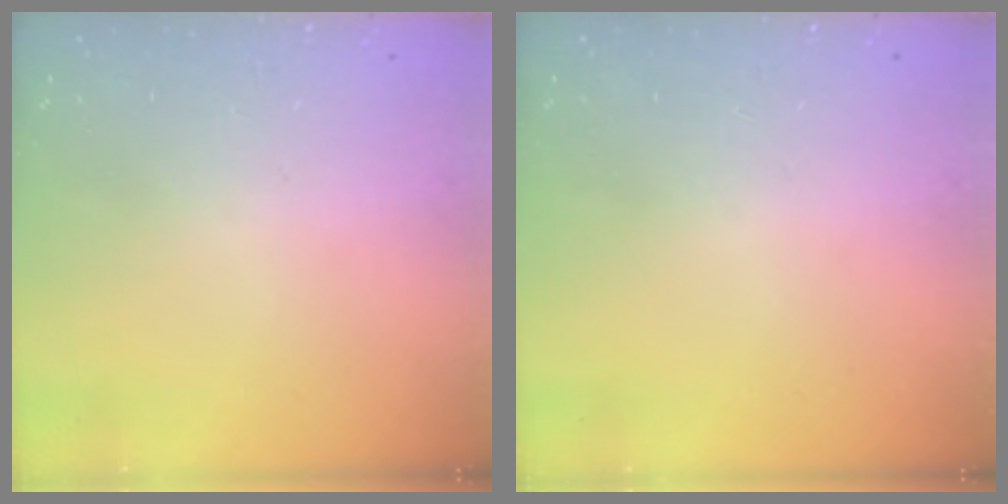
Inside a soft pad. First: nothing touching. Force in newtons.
{"total": 0.0}